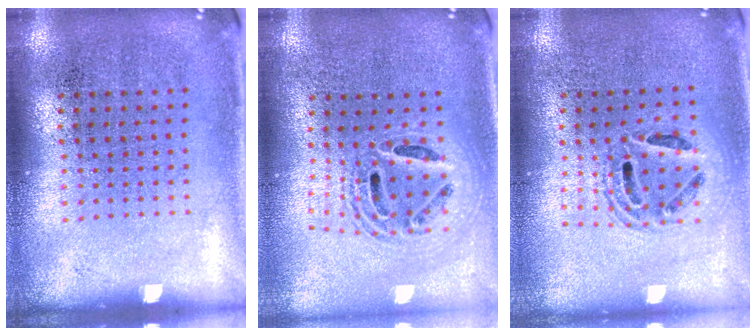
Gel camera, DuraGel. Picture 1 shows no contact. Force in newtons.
{"total": 2.0, "press": 1.6, "slide": 1.2}
{"total": 1.4, "press": 1.2, "slide": 0.6}